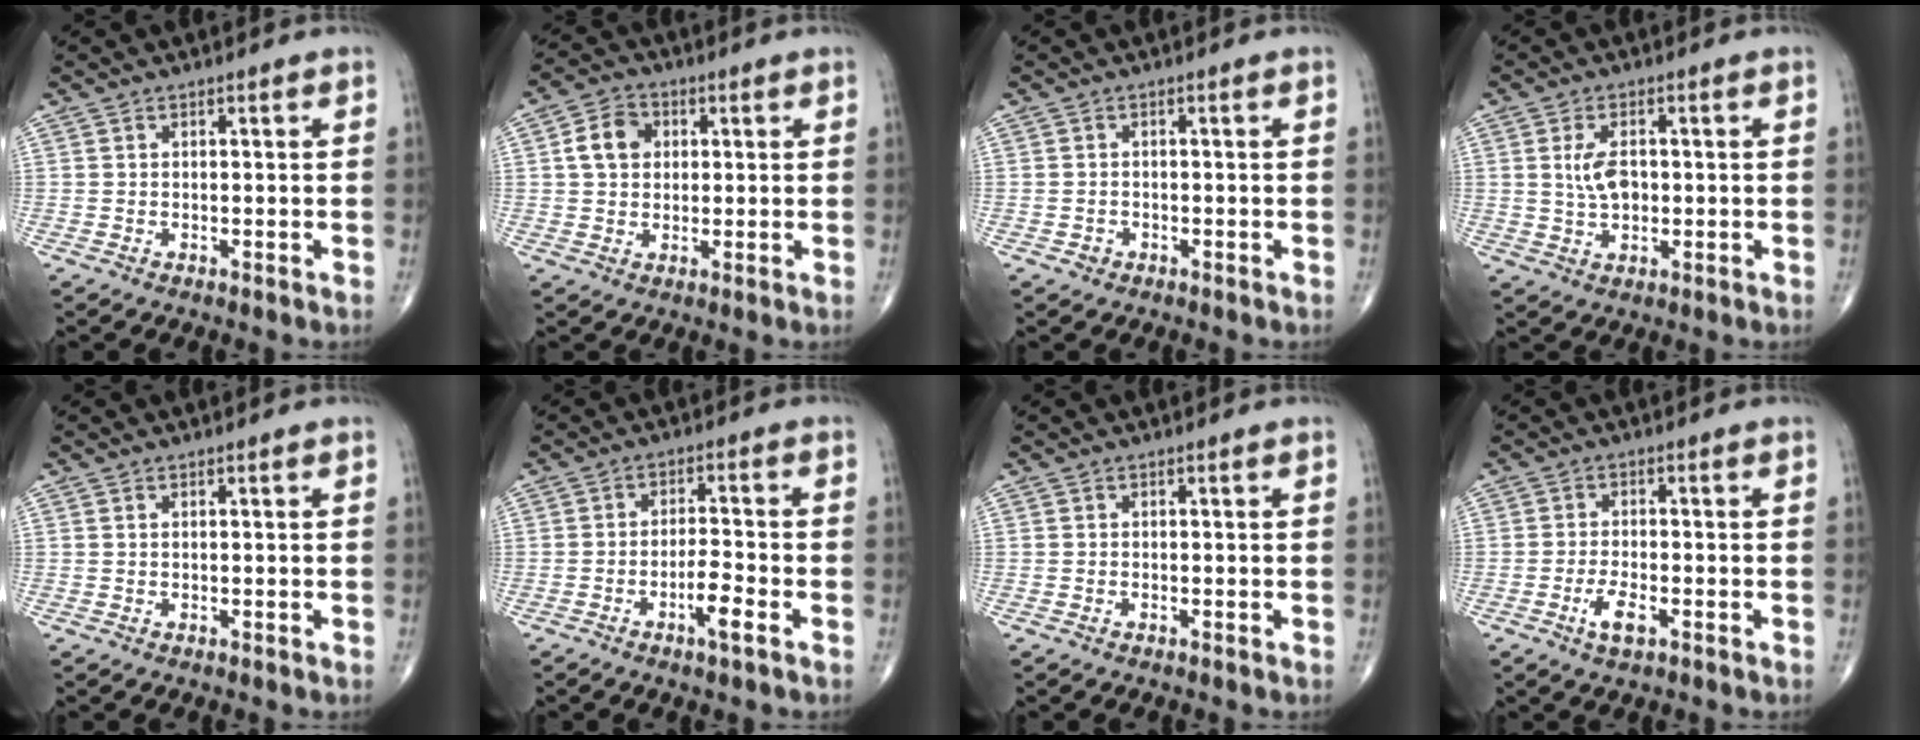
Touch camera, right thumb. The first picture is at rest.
{"total": 6.6, "force": [1.4, 5.2, 3.9], "torque": [-0.058, 0.008, 0.018]}
{"total": 1.0, "force": [-0.6, 0.8, 0.2], "torque": [0.001, 0.005, -0.010]}
{"total": 5.2, "force": [0.5, 3.0, 4.2], "torque": [-0.077, -0.001, 0.012]}
{"total": 0.0}
{"total": 5.0, "force": [-2.4, 0.7, 4.3], "torque": [-0.081, 0.014, -0.044]}
{"total": 0.0}
{"total": 4.1, "force": [-1.8, 1.5, 3.4], "torque": [-0.067, 0.003, -0.032]}